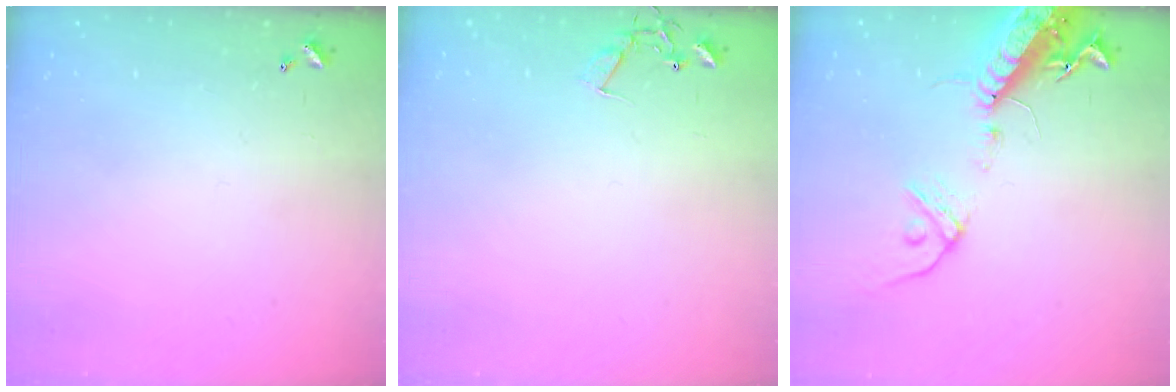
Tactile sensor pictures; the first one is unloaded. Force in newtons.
{"total": 7.1, "press": 7.1, "slide": 0.5}
{"total": 16.2, "press": 15.8, "slide": 3.4}